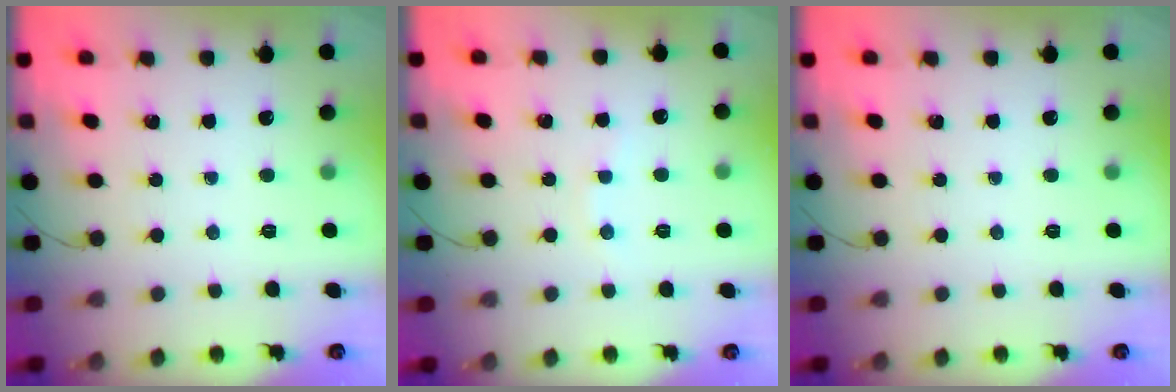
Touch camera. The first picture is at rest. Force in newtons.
{"total": 2.6, "press": 2.5, "slide": 0.8}
{"total": 0.0}